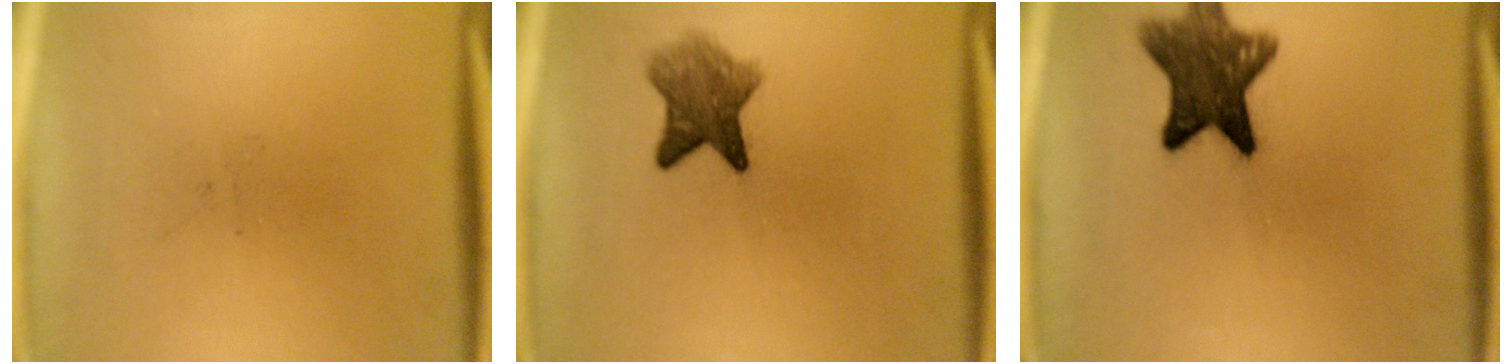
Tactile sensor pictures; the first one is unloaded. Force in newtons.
{"total": 5.7}
{"total": 10.4}